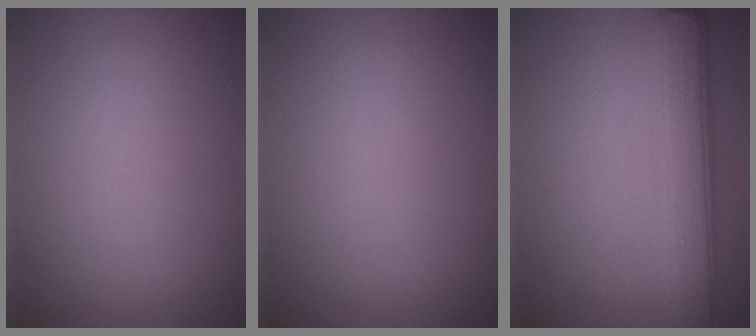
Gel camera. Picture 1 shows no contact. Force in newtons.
{"total": 0.0}
{"total": 5.8, "press": 5.8, "slide": 0.1}